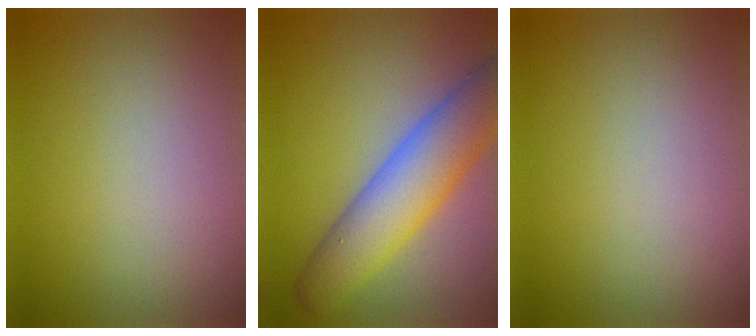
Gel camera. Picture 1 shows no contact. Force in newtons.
{"total": 7.8, "press": 7.8, "slide": 0.5}
{"total": 0.0}